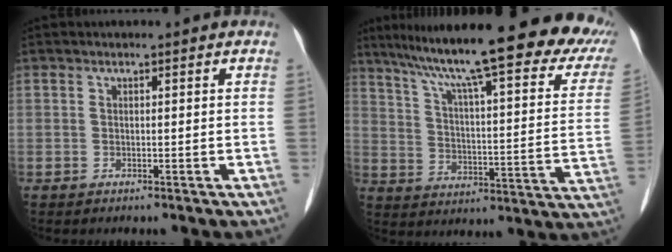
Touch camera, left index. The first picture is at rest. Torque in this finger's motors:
{"motor_torque": [0.04, -1.62, 0.46, 0.07]}